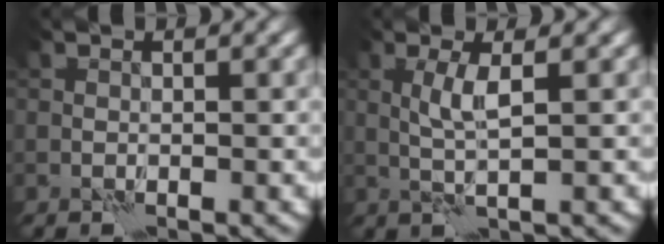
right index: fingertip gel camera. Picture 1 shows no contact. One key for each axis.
{"total": 2.3, "fx": 0.6, "fy": 0.1, "fz": 2.3, "tx": -0.052, "ty": 0.005, "tz": 0.009}